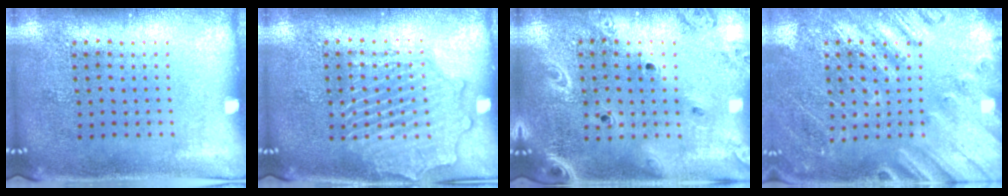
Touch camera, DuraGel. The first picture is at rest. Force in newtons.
{"total": 2.9, "press": 2.9, "slide": 0.3}
{"total": 2.0, "press": 1.9, "slide": 0.7}
{"total": 2.4, "press": 2.4, "slide": 0.3}